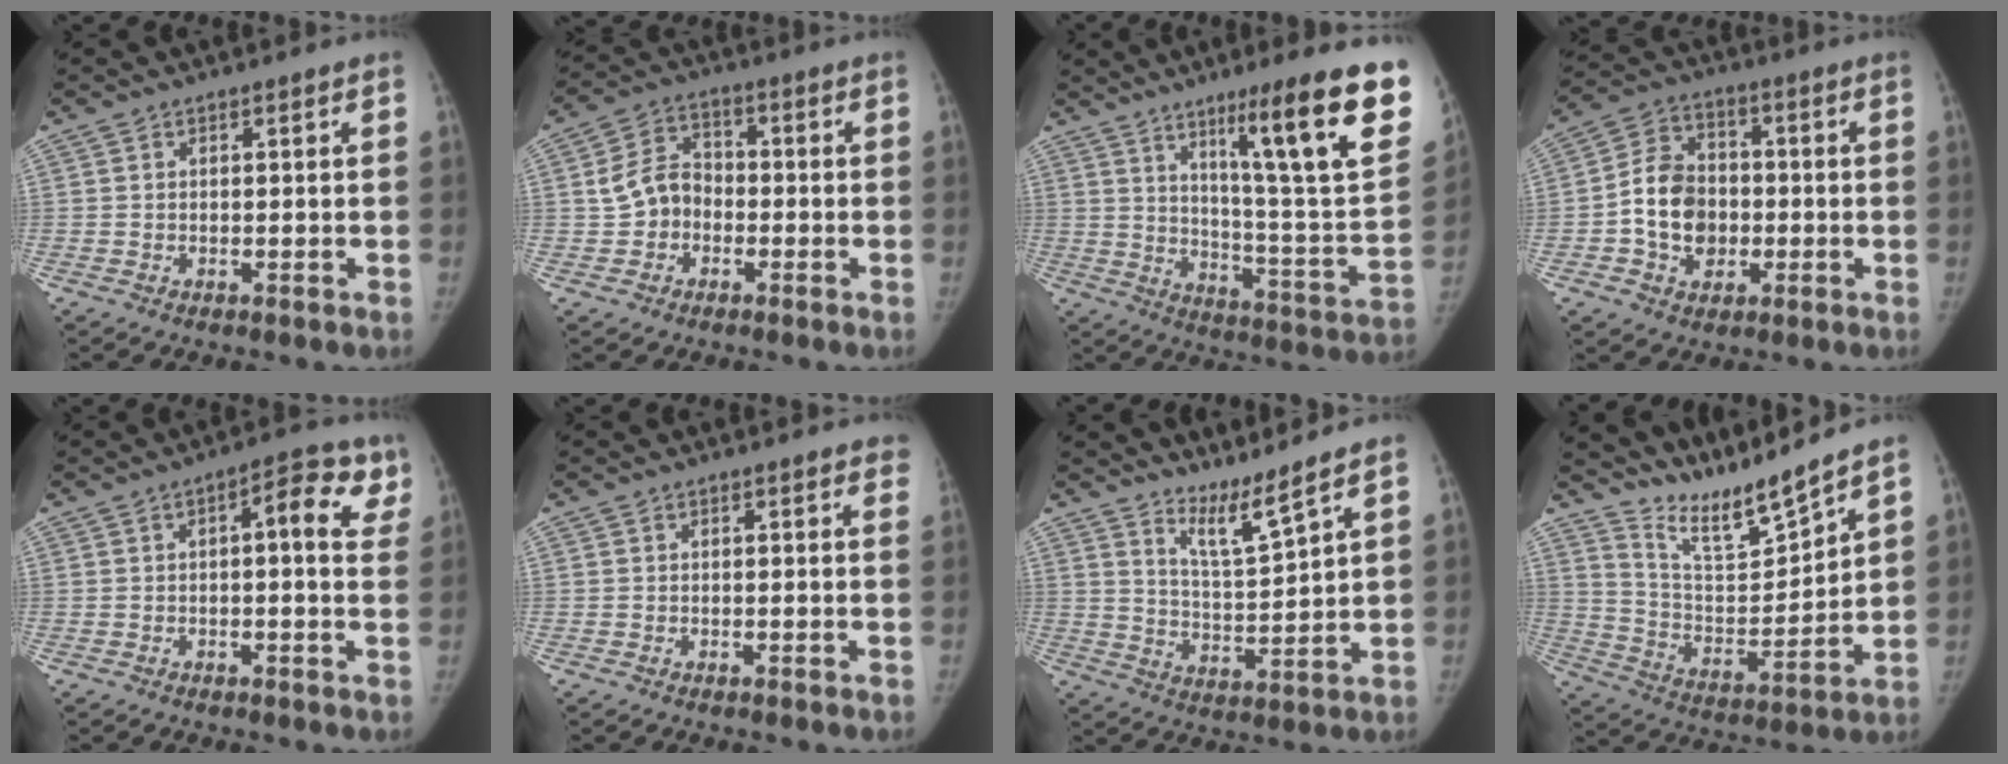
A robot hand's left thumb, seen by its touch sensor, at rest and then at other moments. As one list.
[{"total": 7.6, "force": [-1.2, 6.3, 4.1], "torque": [-0.055, 0.030, -0.033]}, {"total": 25.7, "force": [13.4, 3.0, 21.7], "torque": [-0.284, -0.058, 0.206]}, {"total": 11.7, "force": [-1.8, 9.2, 7.0], "torque": [-0.094, 0.021, -0.035]}, {"total": 8.8, "force": [2.9, 3.3, 7.6], "torque": [-0.073, 0.008, 0.026]}, {"total": 2.6, "force": [2.1, 0.8, 1.2], "torque": [0.004, -0.002, 0.011]}, {"total": 6.7, "force": [5.8, -0.7, 3.4], "torque": [-0.063, -0.069, 0.114]}, {"total": 11.9, "force": [11.2, 0.0, 3.7], "torque": [-0.052, -0.083, 0.222]}]